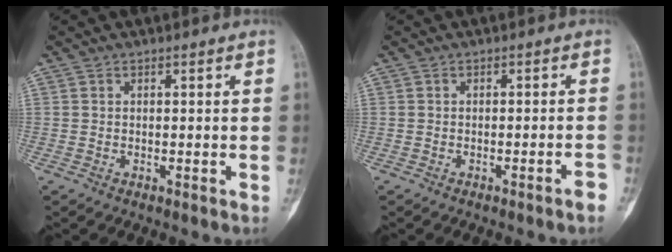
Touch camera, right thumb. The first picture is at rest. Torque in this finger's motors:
{"motor_torque": [-0.26, 0.13, -0.20, 0.09, -0.08]}